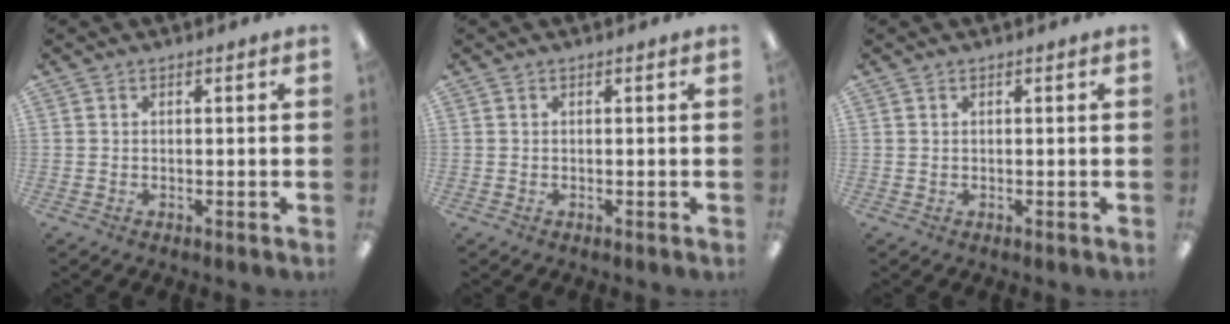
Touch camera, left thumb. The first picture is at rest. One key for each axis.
{"total": 0.0}
{"total": 0.0}